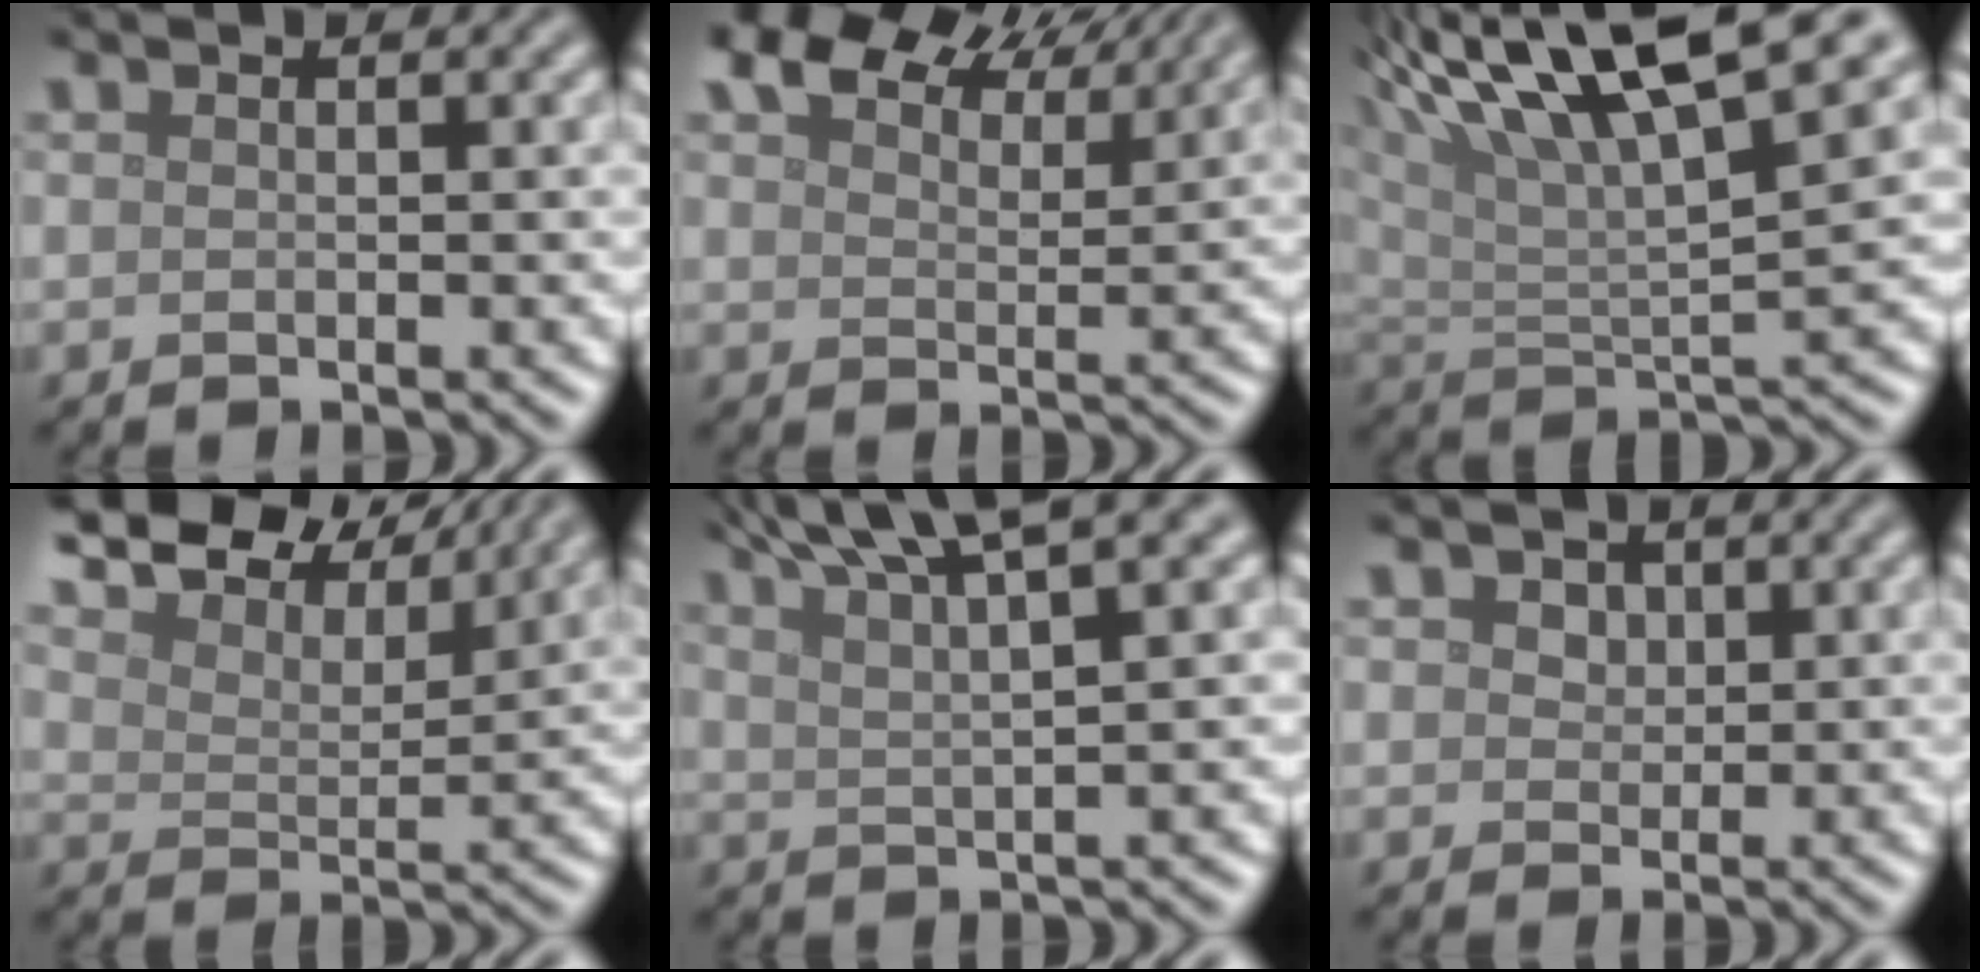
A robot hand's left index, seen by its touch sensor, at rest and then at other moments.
{"total": 8.9, "force": [7.3, 2.8, 4.3], "torque": [-0.081, 0.016, 0.109]}
{"total": 13.7, "force": [8.6, 3.3, 10.1], "torque": [-0.176, 0.024, 0.145]}
{"total": 10.1, "force": [8.6, 3.1, 4.3], "torque": [-0.096, 0.016, 0.109]}
{"total": 7.8, "force": [5.7, 1.4, 5.2], "torque": [-0.069, 0.026, 0.074]}
{"total": 2.4, "force": [1.3, 1.7, 1.2], "torque": [-0.022, 0.012, 0.008]}